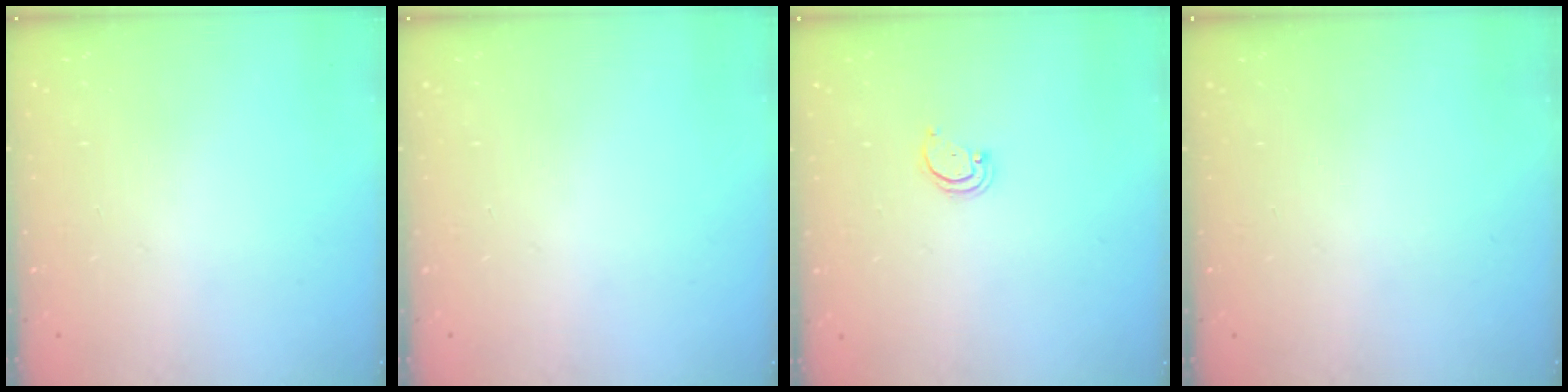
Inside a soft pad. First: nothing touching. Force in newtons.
{"total": 0.0}
{"total": 1.8, "press": 1.8, "slide": 0.2}
{"total": 0.0}